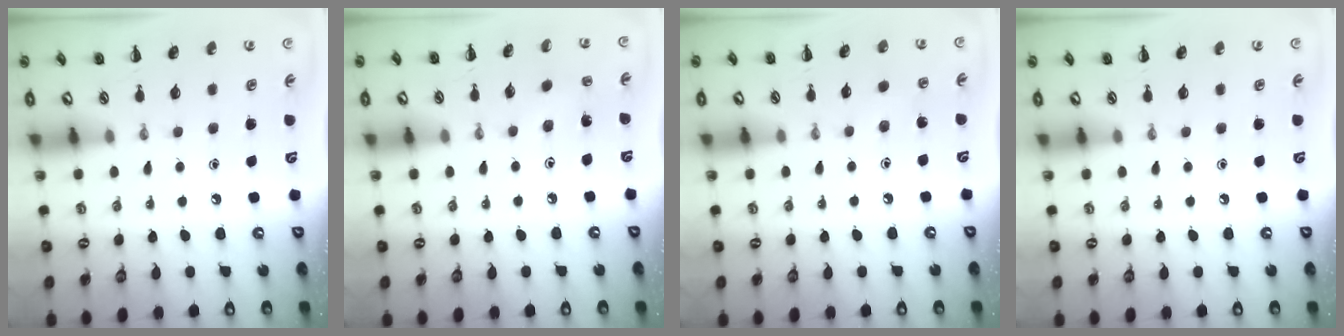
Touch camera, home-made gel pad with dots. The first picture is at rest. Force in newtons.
{"total": 2.0, "press": 1.8, "slide": 0.7}
{"total": 4.7, "press": 4.5, "slide": 1.3}
{"total": 0.0}